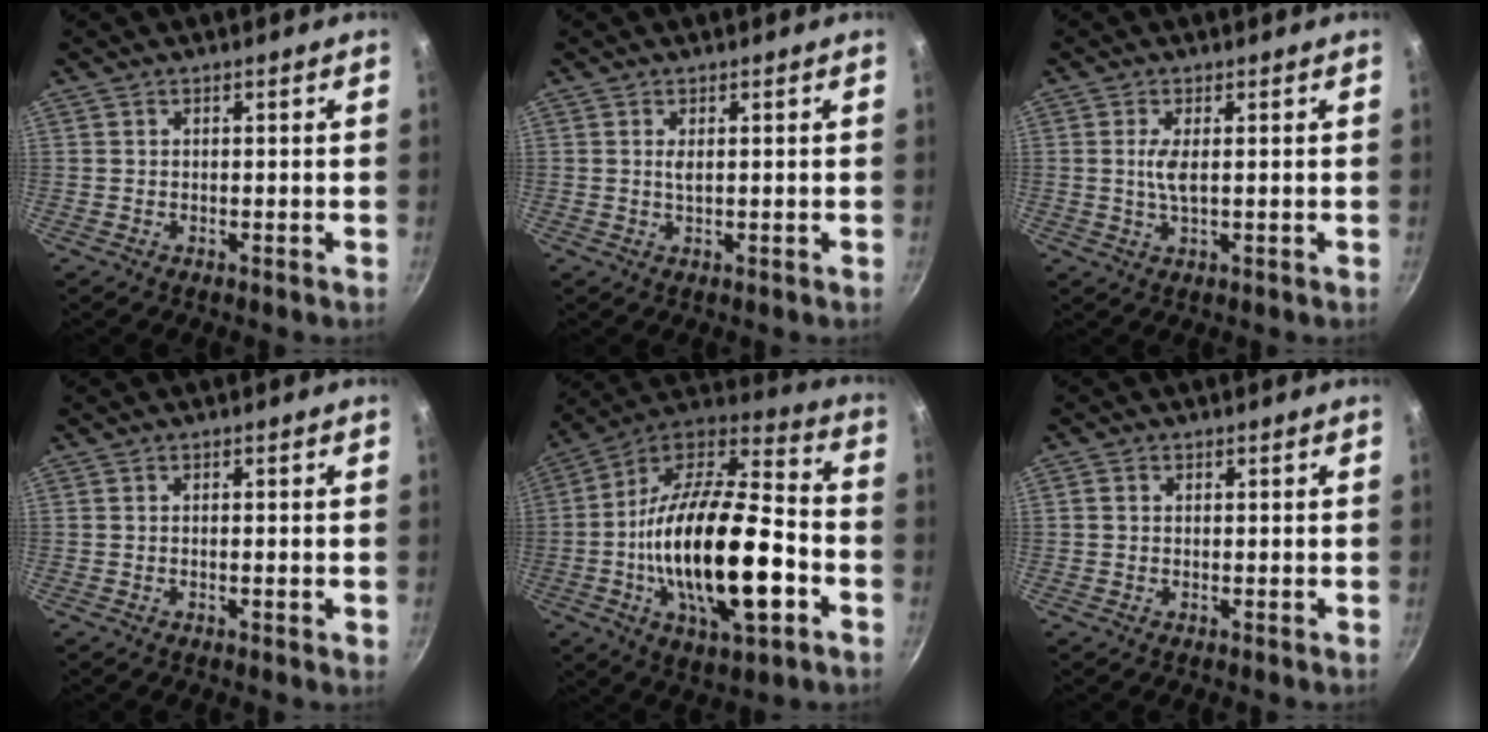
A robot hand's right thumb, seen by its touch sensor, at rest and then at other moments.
{"total": 1.2, "force": [0.3, 0.4, 1.1], "torque": [-0.024, -0.001, 0.007]}
{"total": 3.3, "force": [0.4, 0.9, 3.2], "torque": [-0.070, -0.002, 0.008]}
{"total": 1.0, "force": [-0.2, 0.2, 0.9], "torque": [-0.015, 0.001, -0.005]}
{"total": 28.4, "force": [-6.3, 12.0, 25.0], "torque": [-0.431, 0.031, -0.111]}
{"total": 1.1, "force": [0.2, 1.0, 0.5], "torque": [-0.007, 0.004, 0.001]}